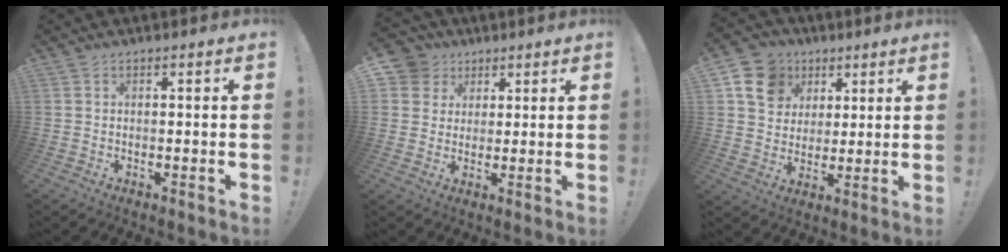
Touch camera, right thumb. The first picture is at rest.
{"total": 7.5, "force": [3.0, 6.7, 1.4], "torque": [-0.021, -0.014, 0.063]}
{"total": 13.0, "force": [5.7, 10.6, 4.8], "torque": [-0.067, -0.028, 0.116]}